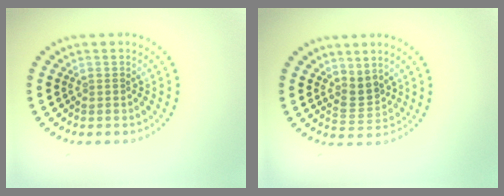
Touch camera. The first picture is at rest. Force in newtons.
{"total": 2.3, "press": 1.8, "slide": 1.5}